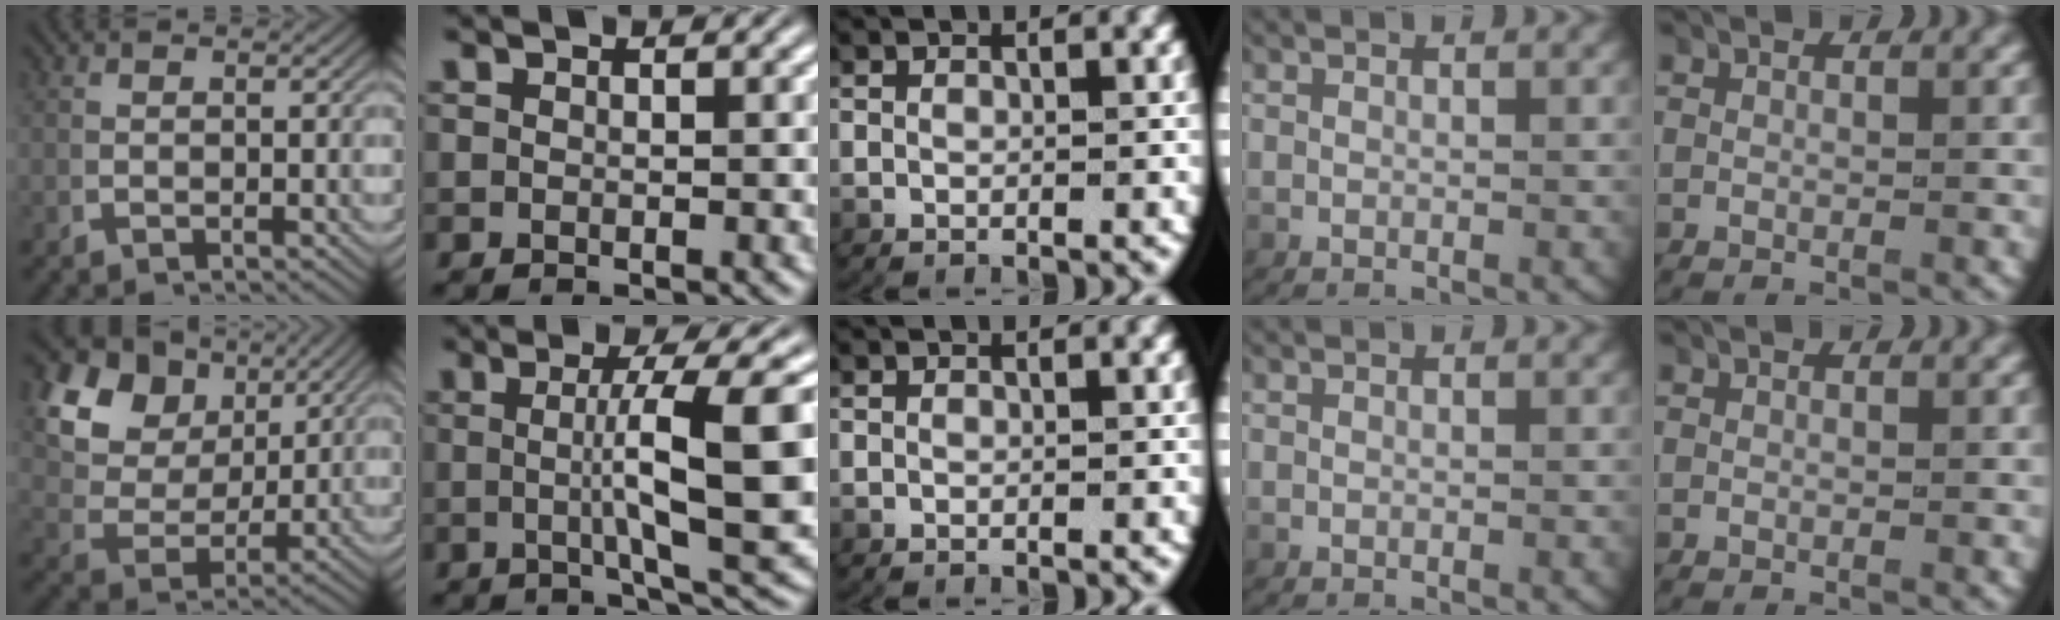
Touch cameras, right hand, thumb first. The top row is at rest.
{"thumb": {"total": 12.2, "force": [3.6, 8.9, 7.4], "torque": [-0.161, -0.008, 0.061]}, "index": {"total": 8.7, "force": [0.4, 0.4, 8.6], "torque": [-0.107, 0.005, 0.010]}}